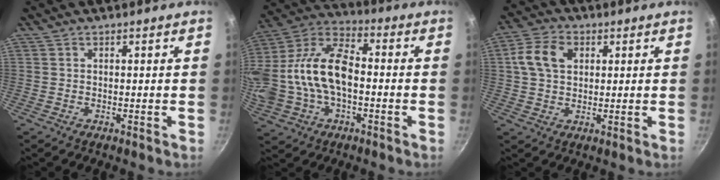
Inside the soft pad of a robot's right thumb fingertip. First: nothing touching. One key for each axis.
{"total": 21.6, "fx": -1.4, "fy": 12.9, "fz": 17.2, "tx": -0.365, "ty": 0.032, "tz": -0.024}
{"total": 8.3, "fx": 2.1, "fy": 5.8, "fz": 5.5, "tx": -0.102, "ty": 0.011, "tz": 0.036}